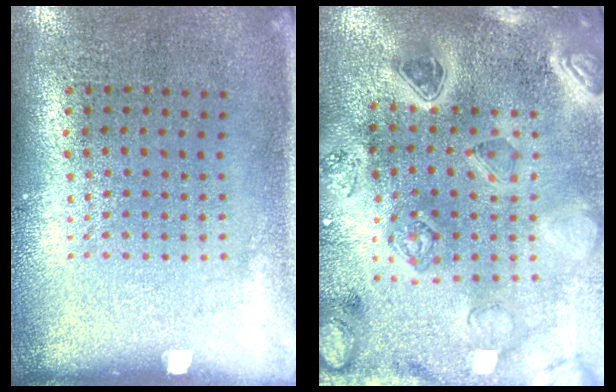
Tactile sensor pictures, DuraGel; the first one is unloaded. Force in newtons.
{"total": 4.6, "press": 4.0, "slide": 2.3}